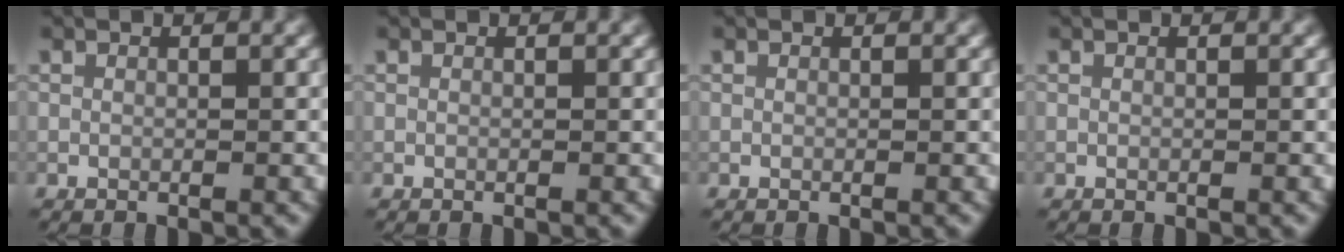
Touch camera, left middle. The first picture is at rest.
{"total": 0.0}
{"total": 0.0}
{"total": 0.0}